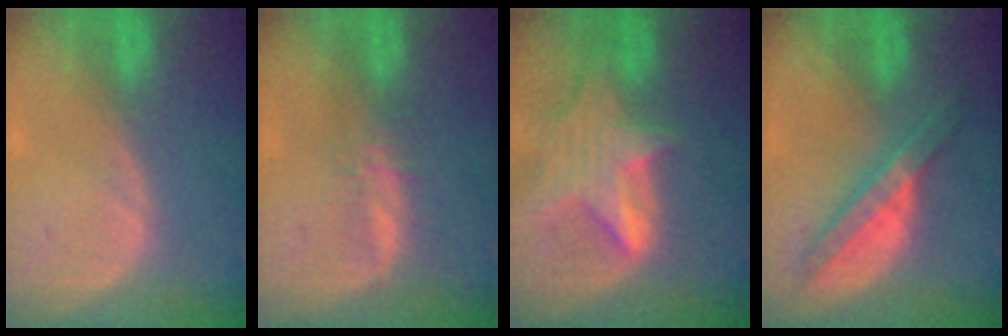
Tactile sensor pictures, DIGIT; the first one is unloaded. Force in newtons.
{"total": 2.3, "press": 2.2, "slide": 0.6}
{"total": 8.4, "press": 7.4, "slide": 4.0}
{"total": 6.2, "press": 6.2, "slide": 0.1}